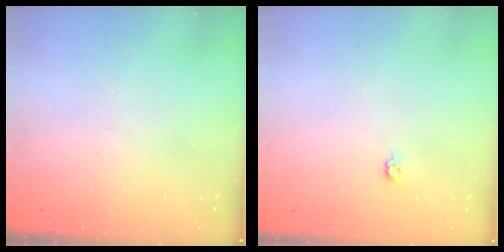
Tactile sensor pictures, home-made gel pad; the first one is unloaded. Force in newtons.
{"total": 4.0, "press": 4.0, "slide": 0.4}